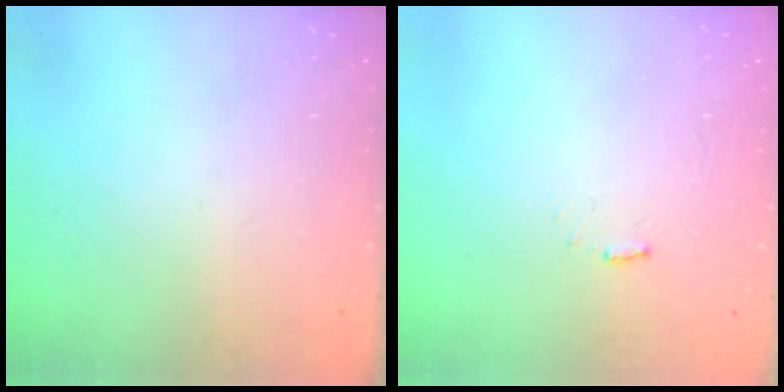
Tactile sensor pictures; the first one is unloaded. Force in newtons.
{"total": 4.8, "press": 4.8, "slide": 0.5}